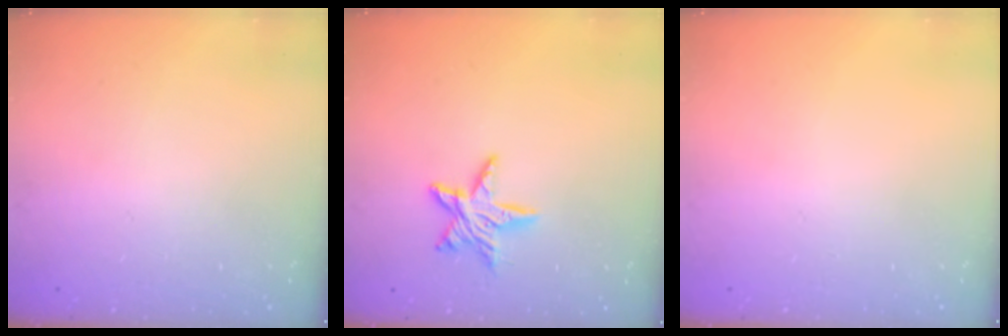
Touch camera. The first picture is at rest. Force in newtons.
{"total": 9.1, "press": 9.1, "slide": 0.5}
{"total": 0.0}